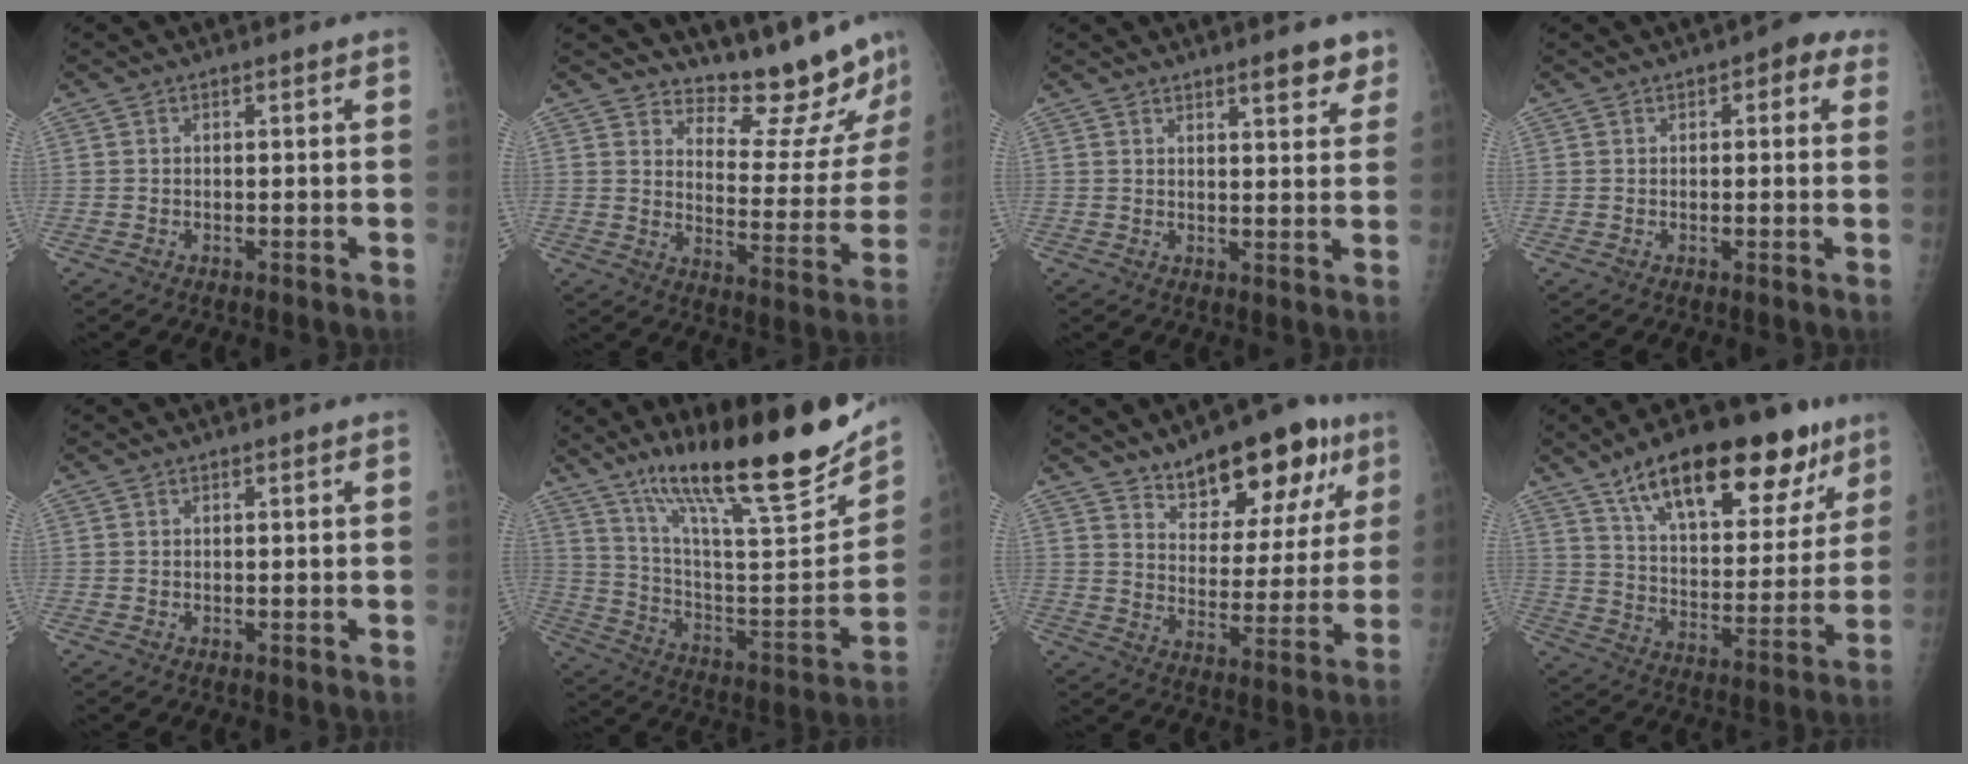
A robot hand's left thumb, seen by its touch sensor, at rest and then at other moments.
{"total": 16.0, "force": [15.0, 3.3, 4.4], "torque": [-0.021, -0.143, 0.195]}
{"total": 5.4, "force": [3.9, 1.5, 3.4], "torque": [-0.026, -0.022, 0.049]}
{"total": 4.0, "force": [1.8, 1.9, 3.0], "torque": [-0.016, 0.002, 0.011]}
{"total": 0.0}
{"total": 27.2, "force": [19.3, 5.0, 18.6], "torque": [-0.271, -0.078, 0.323]}
{"total": 16.9, "force": [10.8, 7.7, 10.5], "torque": [-0.094, -0.053, 0.162]}
{"total": 25.0, "force": [15.3, 10.6, 16.7], "torque": [-0.212, -0.032, 0.241]}